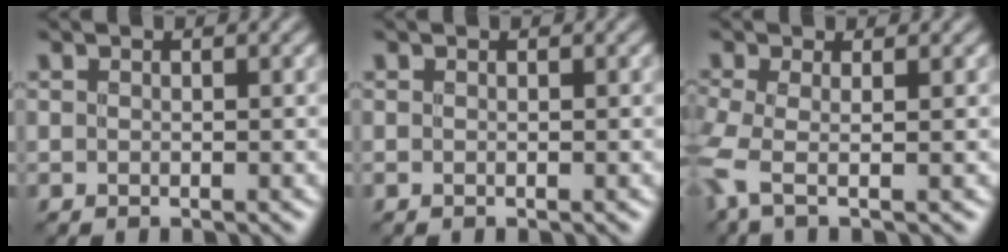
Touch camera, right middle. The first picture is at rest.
{"total": 0.0}
{"total": 3.6, "force": [-1.0, 1.1, 3.3], "torque": [-0.086, -0.012, -0.030]}